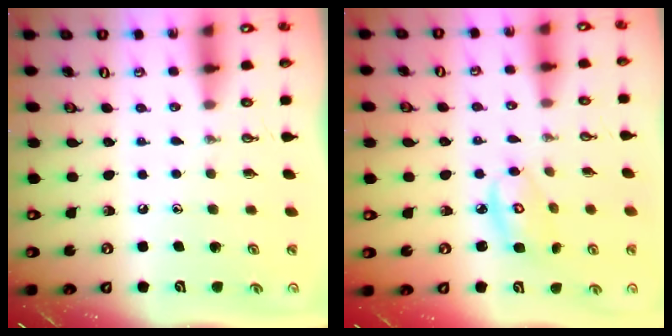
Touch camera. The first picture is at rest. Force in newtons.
{"total": 6.4, "press": 6.4, "slide": 0.3}